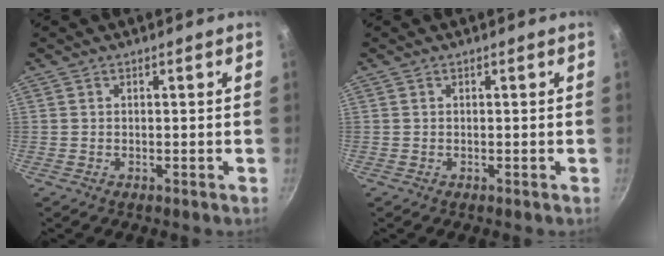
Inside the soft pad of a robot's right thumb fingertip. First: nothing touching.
{"total": 0.0}